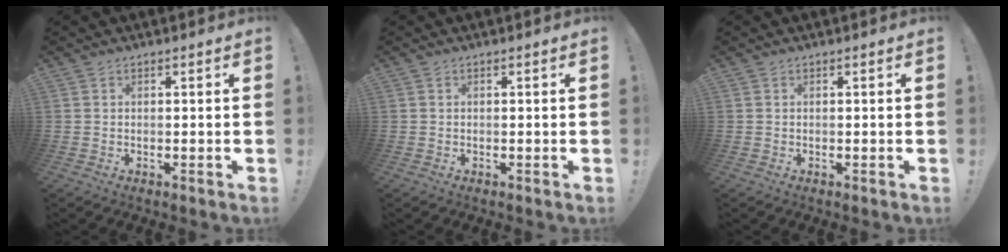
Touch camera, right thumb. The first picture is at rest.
{"total": 0.0}
{"total": 0.0}